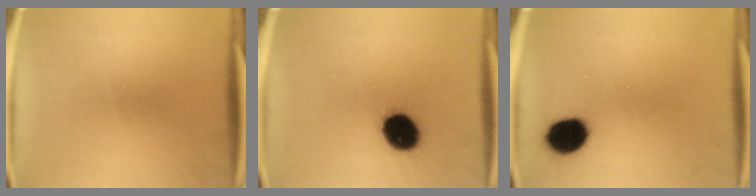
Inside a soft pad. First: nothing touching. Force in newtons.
{"total": 12.1}
{"total": 9.1}